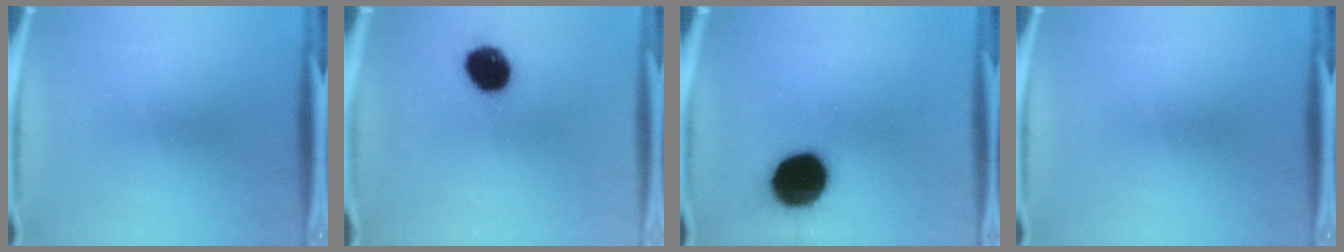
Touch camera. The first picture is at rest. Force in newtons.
{"total": 11.1}
{"total": 17.4}
{"total": 0.0}